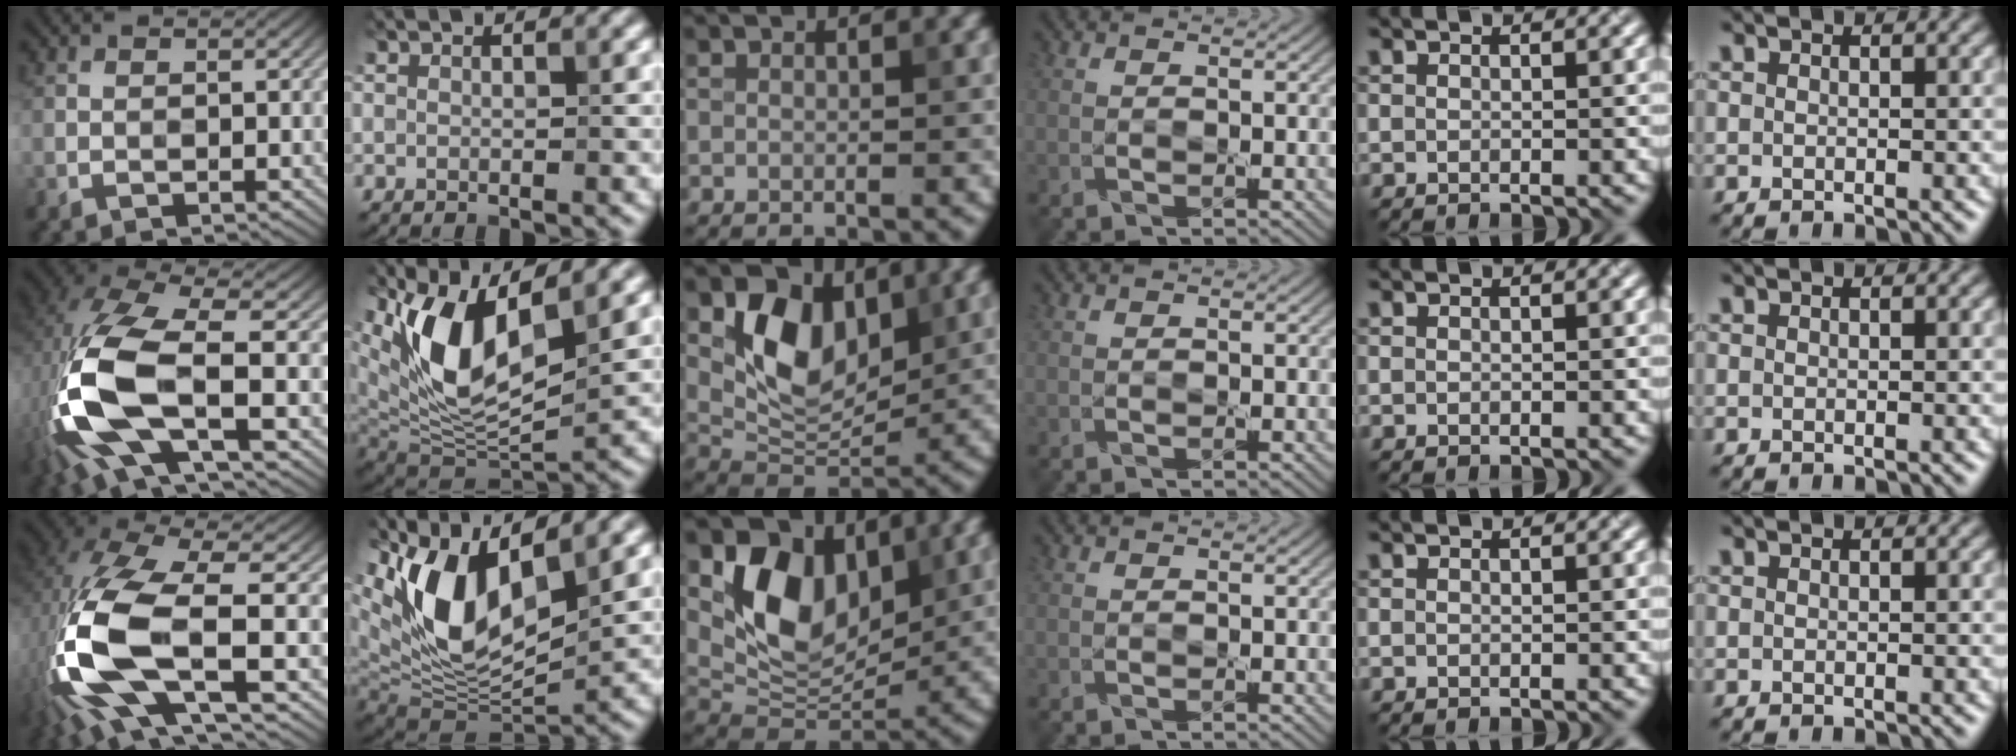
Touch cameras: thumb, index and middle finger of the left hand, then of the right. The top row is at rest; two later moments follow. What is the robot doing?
{"motion": "lift_and_place", "object": "knife"}